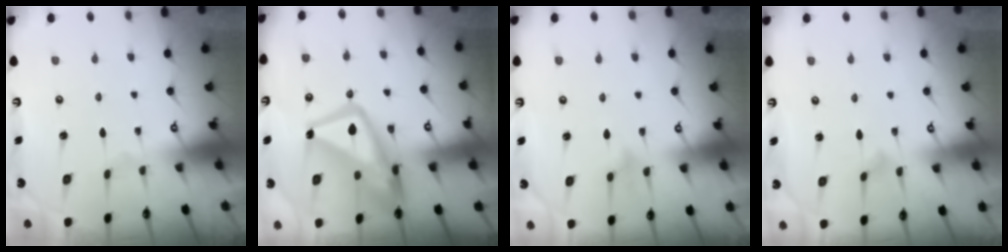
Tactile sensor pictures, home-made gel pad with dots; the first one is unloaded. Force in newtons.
{"total": 16.8, "press": 16.7, "slide": 1.9}
{"total": 7.7, "press": 7.7, "slide": 0.8}
{"total": 6.8, "press": 6.8, "slide": 0.4}